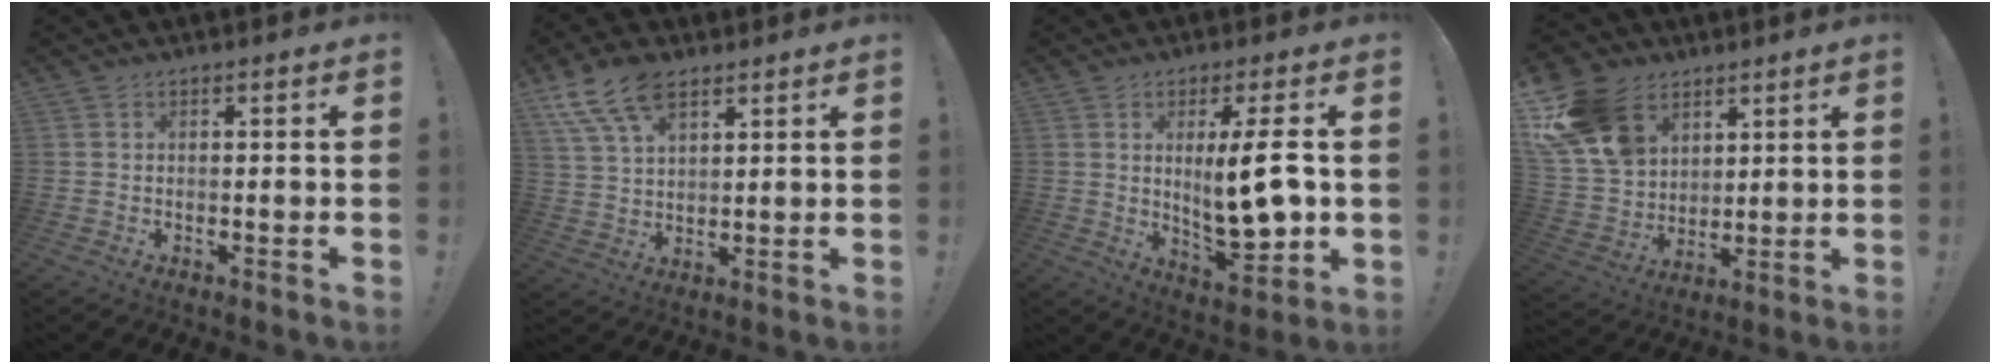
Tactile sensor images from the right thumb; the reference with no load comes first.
{"total": 12.0, "force": [7.4, 6.3, 7.0], "torque": [-0.135, -0.027, 0.139]}
{"total": 14.4, "force": [1.7, 3.6, 13.9], "torque": [-0.226, -0.017, 0.019]}
{"total": 19.1, "force": [9.5, 13.7, 9.3], "torque": [-0.176, -0.043, 0.191]}